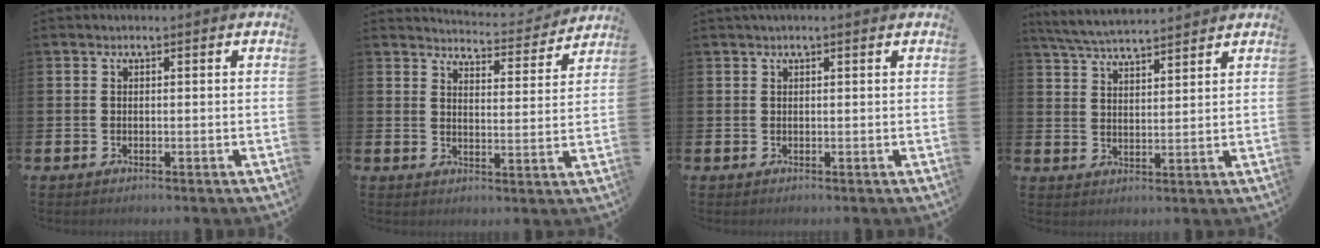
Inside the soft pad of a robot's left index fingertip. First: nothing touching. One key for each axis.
{"total": 4.7, "fx": 4.7, "fy": 0.4, "fz": 0.3, "tx": -0.012, "ty": -0.040, "tz": 0.079}
{"total": 0.6, "fx": 0.4, "fy": 0.0, "fz": 0.4, "tx": -0.007, "ty": 0.000, "tz": 0.007}
{"total": 5.5, "fx": 5.4, "fy": 0.3, "fz": 1.1, "tx": -0.042, "ty": -0.023, "tz": 0.099}